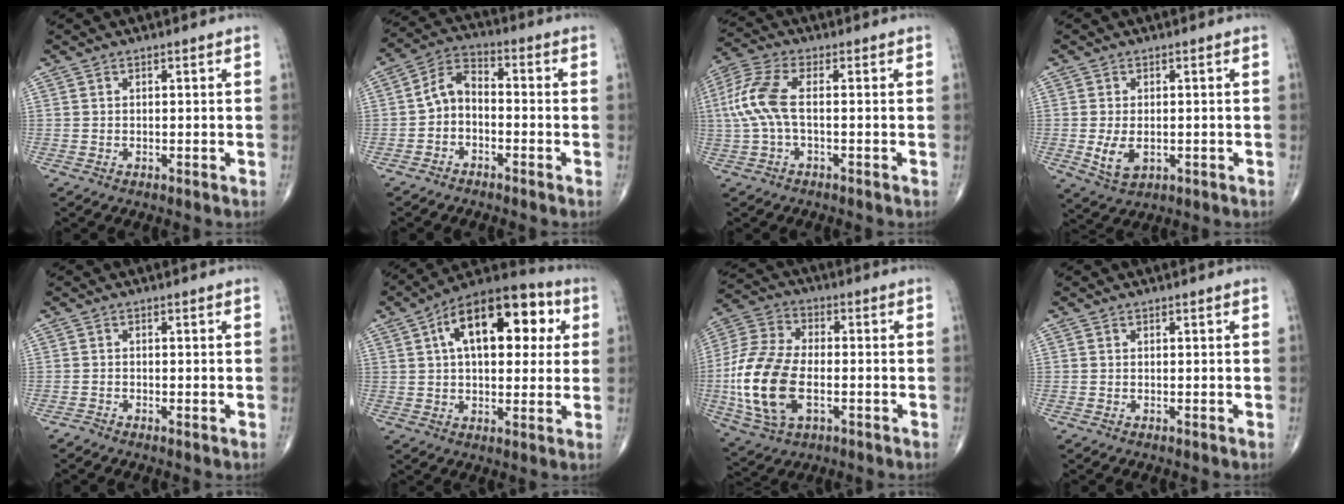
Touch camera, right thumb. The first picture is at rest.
{"total": 6.1, "force": [-1.8, 4.0, 4.2], "torque": [-0.068, 0.033, -0.049]}
{"total": 8.5, "force": [-0.2, 3.5, 7.8], "torque": [-0.205, 0.020, -0.007]}
{"total": 5.1, "force": [-0.9, 3.1, 4.0], "torque": [-0.073, -0.009, -0.007]}
{"total": 0.9, "force": [-0.7, 0.3, 0.5], "torque": [-0.009, -0.002, -0.016]}
{"total": 20.0, "force": [5.7, 10.6, 16.0], "torque": [-0.208, 0.024, 0.076]}
{"total": 17.6, "force": [-3.2, 10.0, 14.2], "torque": [-0.306, 0.009, -0.058]}
{"total": 0.0}